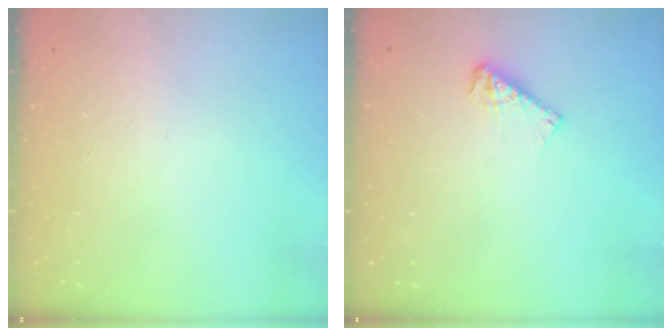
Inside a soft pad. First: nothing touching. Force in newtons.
{"total": 4.7, "press": 4.7, "slide": 0.3}